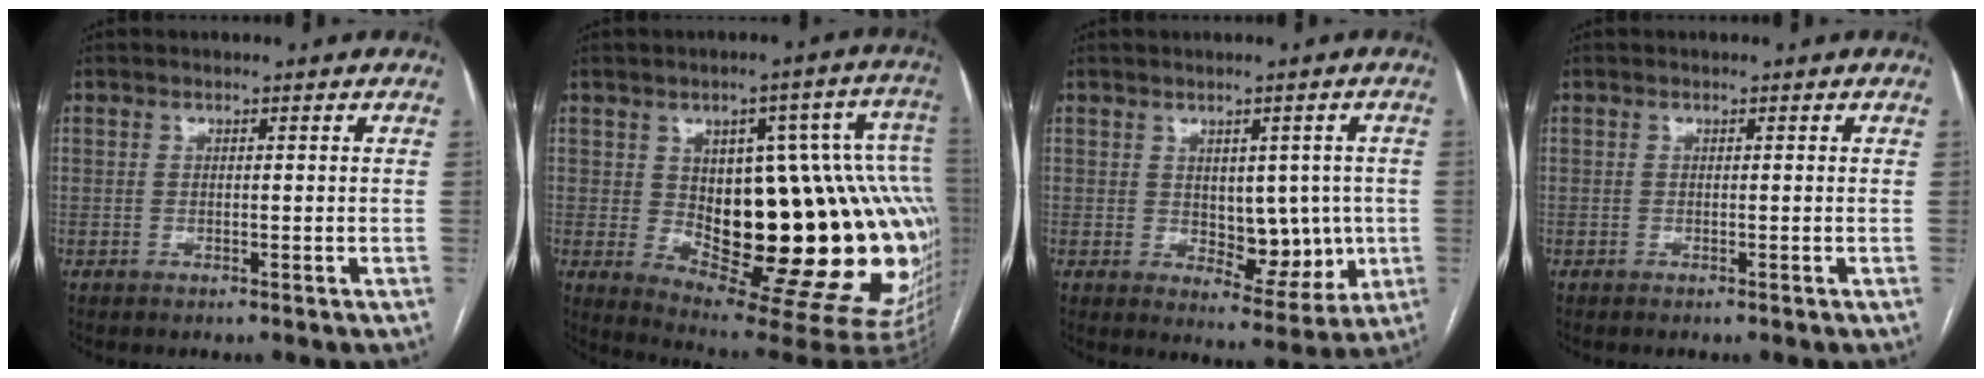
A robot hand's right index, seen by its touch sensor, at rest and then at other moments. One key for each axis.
{"total": 28.5, "fx": -1.4, "fy": 8.8, "fz": 27.0, "tx": -0.277, "ty": 0.030, "tz": 0.009}
{"total": 7.8, "fx": 0.0, "fy": 4.6, "fz": 6.2, "tx": -0.065, "ty": 0.005, "tz": 0.019}
{"total": 0.0}